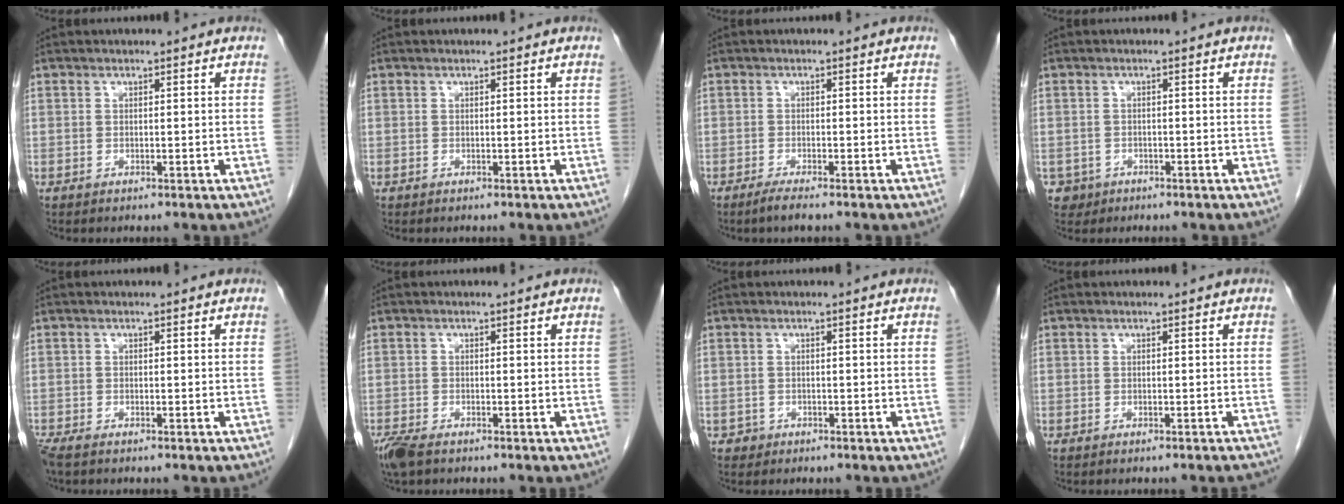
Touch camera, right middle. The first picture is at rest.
{"total": 0.0}
{"total": 2.0, "force": [-1.5, -0.1, 1.2], "torque": [-0.032, -0.006, -0.031]}
{"total": 2.3, "force": [-1.2, 2.0, 0.0], "torque": [0.000, 0.009, -0.019]}
{"total": 2.0, "force": [-1.6, 0.4, 1.0], "torque": [-0.025, -0.007, -0.032]}
{"total": 4.3, "force": [-3.2, 1.5, 2.4], "torque": [-0.055, -0.012, -0.059]}
{"total": 1.0, "force": [-0.6, 0.8, -0.1], "torque": [0.000, 0.005, -0.011]}
{"total": 2.6, "force": [-2.4, -0.1, 0.9], "torque": [-0.011, -0.006, -0.029]}